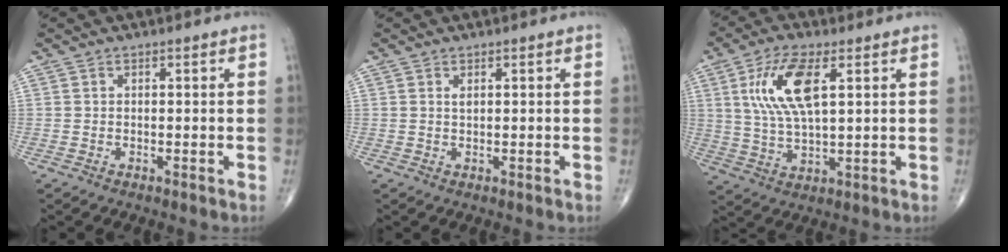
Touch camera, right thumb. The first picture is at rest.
{"total": 0.8, "force": [0.5, 0.4, 0.6], "torque": [-0.005, -0.002, 0.009]}
{"total": 11.7, "force": [3.7, 4.5, 10.2], "torque": [-0.206, -0.007, 0.074]}